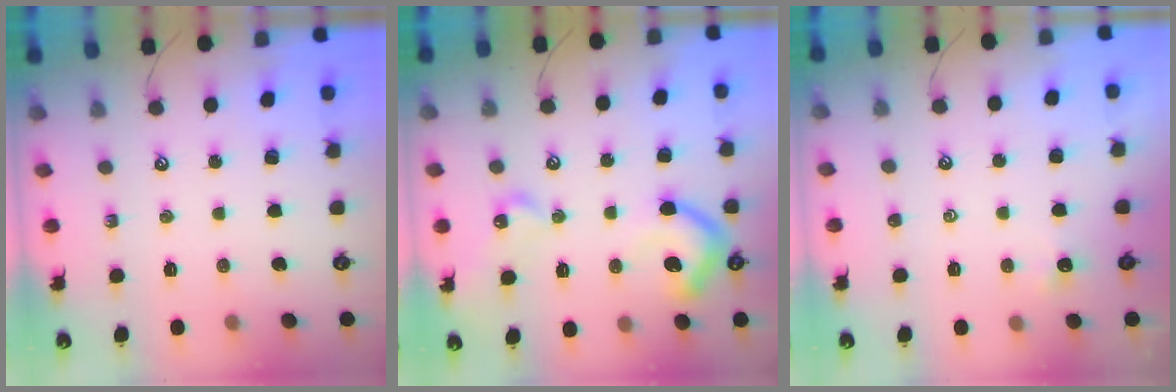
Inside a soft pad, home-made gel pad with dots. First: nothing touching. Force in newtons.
{"total": 12.7, "press": 12.7, "slide": 1.2}
{"total": 0.5, "press": 0.4, "slide": 0.3}